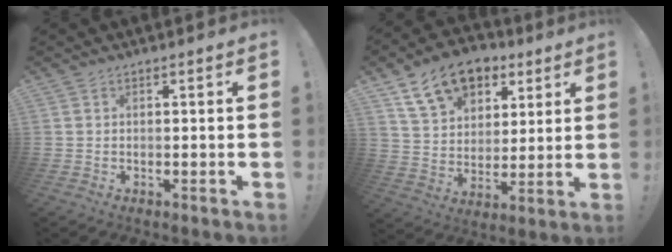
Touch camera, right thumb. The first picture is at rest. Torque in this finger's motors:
{"motor_torque": [0.22, 1.13, 0.46, -0.13, 0.22]}